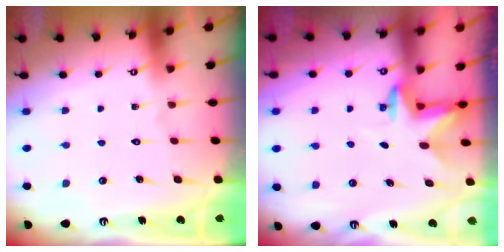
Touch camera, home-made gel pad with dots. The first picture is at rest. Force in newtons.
{"total": 2.9, "press": 2.8, "slide": 0.7}